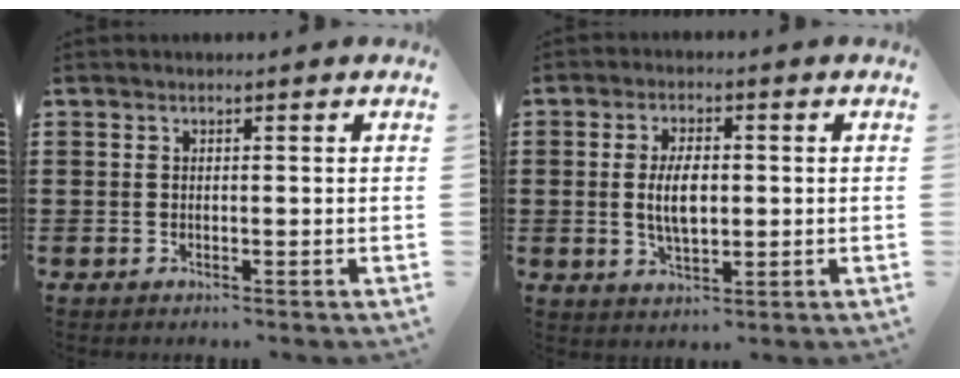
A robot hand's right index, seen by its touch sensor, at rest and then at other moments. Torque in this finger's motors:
{"motor_torque": [1.63, 0.51, 0.69, 0.06]}